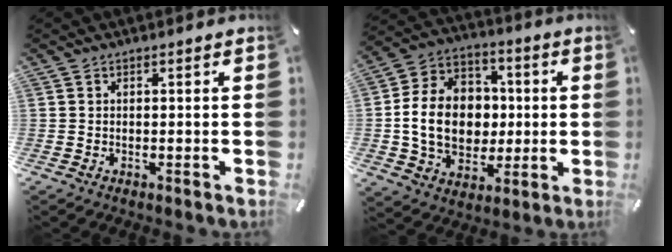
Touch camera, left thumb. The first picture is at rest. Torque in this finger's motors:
{"motor_torque": [0.48, 1.11, 1.54, -0.20, 0.40]}